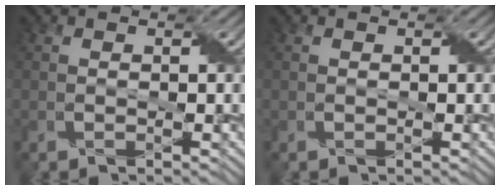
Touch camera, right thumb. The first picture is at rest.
{"total": 0.0}